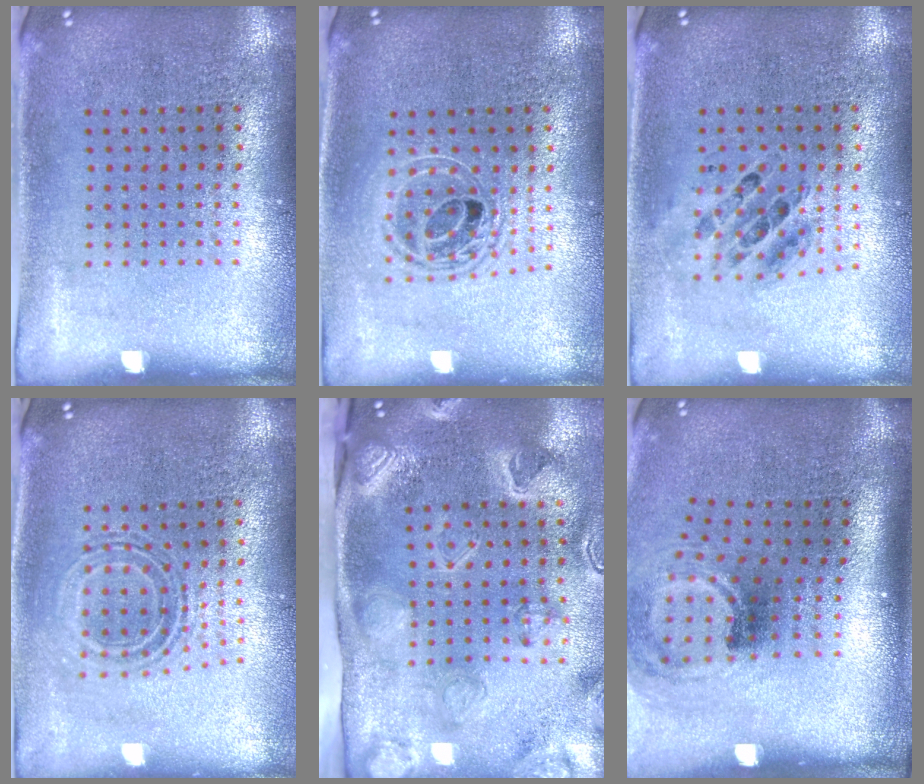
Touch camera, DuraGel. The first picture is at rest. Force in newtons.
{"total": 1.7, "press": 1.4, "slide": 0.9}
{"total": 0.7, "press": 0.7, "slide": 0.1}
{"total": 0.9, "press": 0.8, "slide": 0.3}
{"total": 3.2, "press": 3.1, "slide": 0.7}
{"total": 1.8, "press": 1.1, "slide": 1.4}